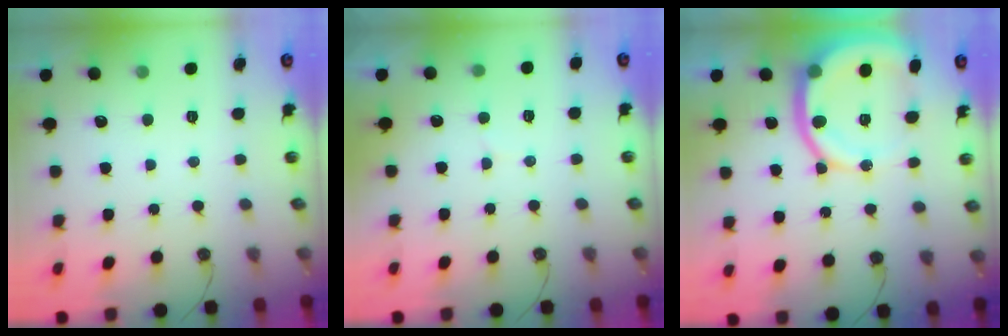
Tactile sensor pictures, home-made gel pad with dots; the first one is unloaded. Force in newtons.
{"total": 3.5, "press": 3.1, "slide": 1.7}
{"total": 13.8, "press": 13.7, "slide": 1.8}